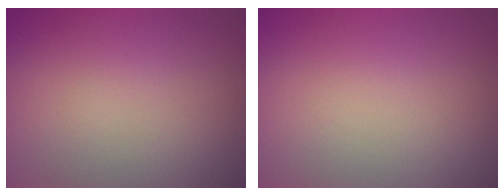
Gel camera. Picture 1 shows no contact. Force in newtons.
{"total": 0.0}